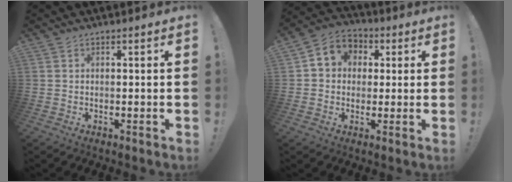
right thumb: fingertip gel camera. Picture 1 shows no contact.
{"total": 7.8, "force": [1.2, 7.1, 3.1], "torque": [-0.035, 0.000, 0.028]}